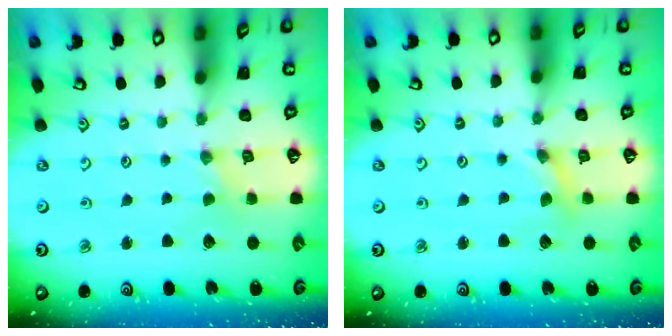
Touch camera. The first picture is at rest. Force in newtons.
{"total": 1.4, "press": 1.4, "slide": 0.2}